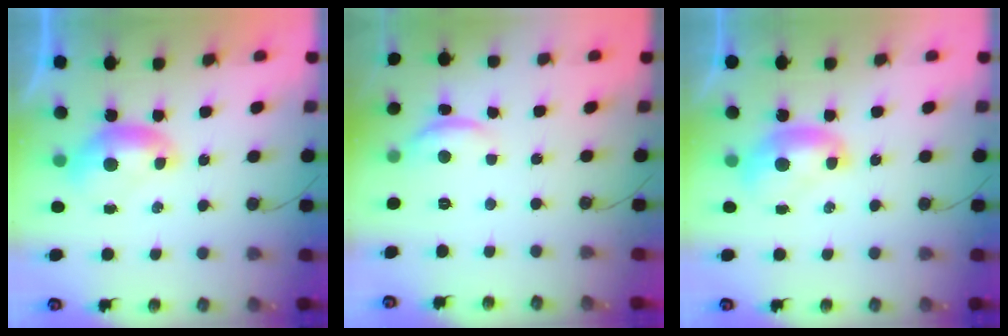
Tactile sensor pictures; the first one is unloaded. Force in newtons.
{"total": 2.6, "press": 2.6, "slide": 0.5}
{"total": 1.6, "press": 1.5, "slide": 0.3}